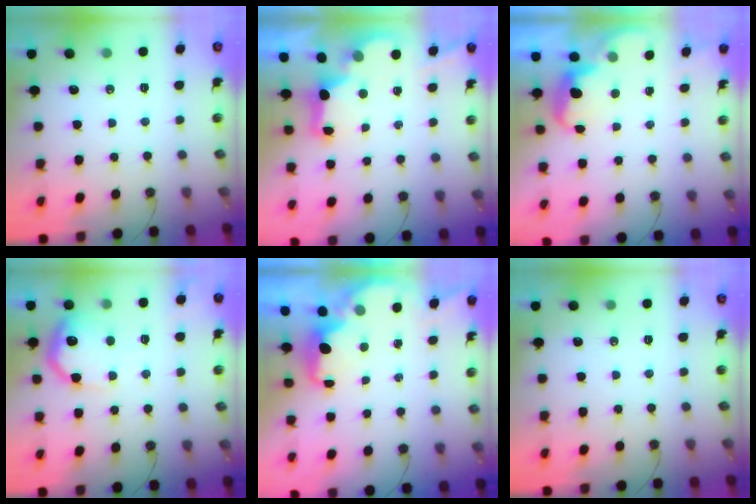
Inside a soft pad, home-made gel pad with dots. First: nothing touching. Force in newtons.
{"total": 2.8, "press": 2.7, "slide": 0.9}
{"total": 2.8, "press": 2.6, "slide": 0.9}
{"total": 13.3, "press": 13.3, "slide": 0.5}
{"total": 2.3, "press": 2.2, "slide": 0.8}
{"total": 0.0}